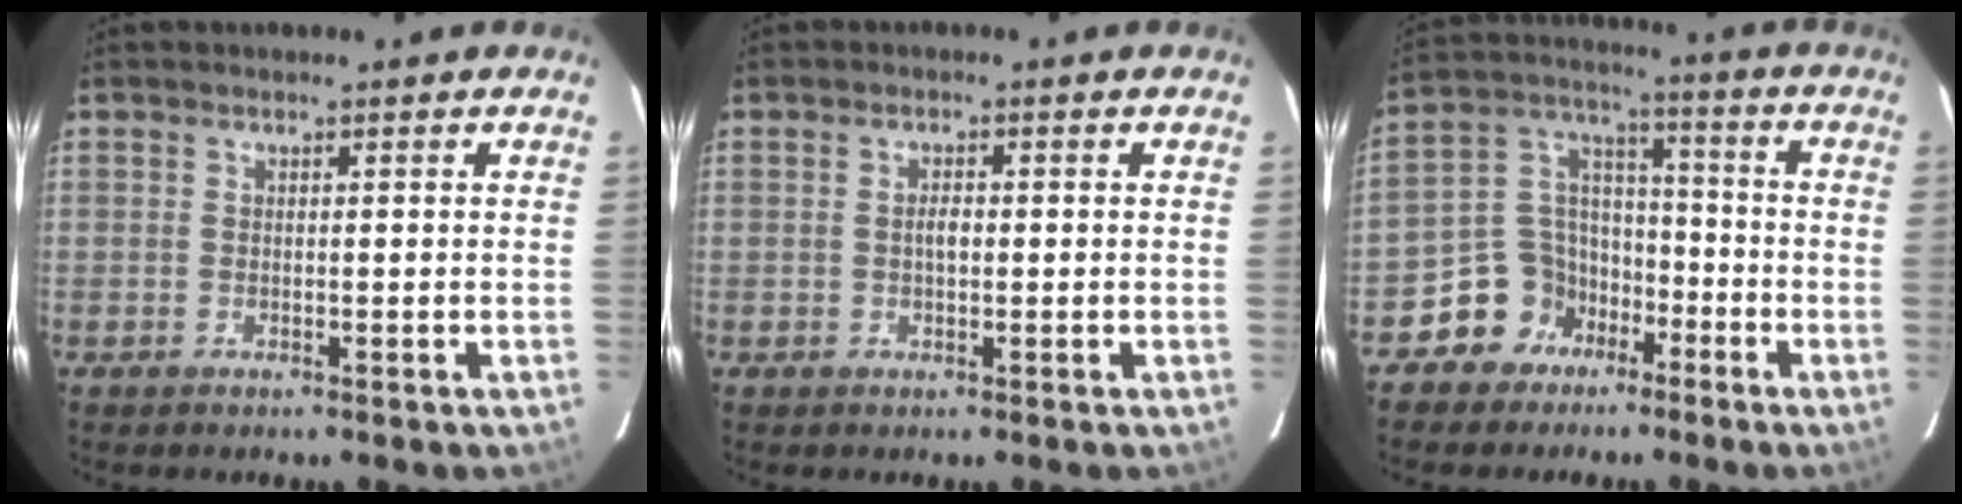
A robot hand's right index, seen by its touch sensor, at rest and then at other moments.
{"total": 1.7, "force": [-0.1, 0.8, 1.5], "torque": [-0.027, 0.005, -0.003]}
{"total": 10.4, "force": [-6.5, 7.9, 1.9], "torque": [-0.052, 0.051, -0.112]}